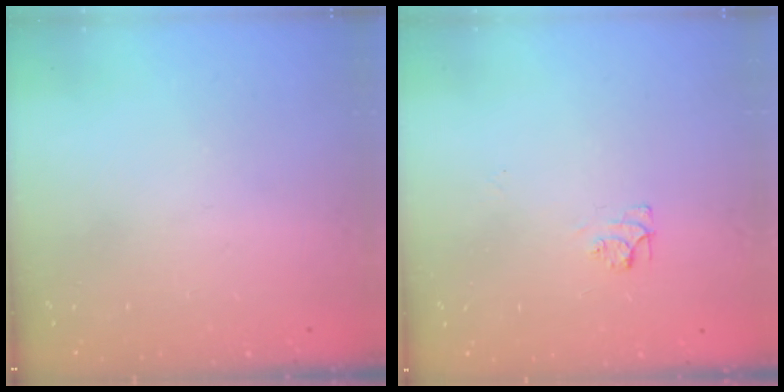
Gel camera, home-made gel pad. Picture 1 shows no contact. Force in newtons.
{"total": 6.2, "press": 6.2, "slide": 0.7}